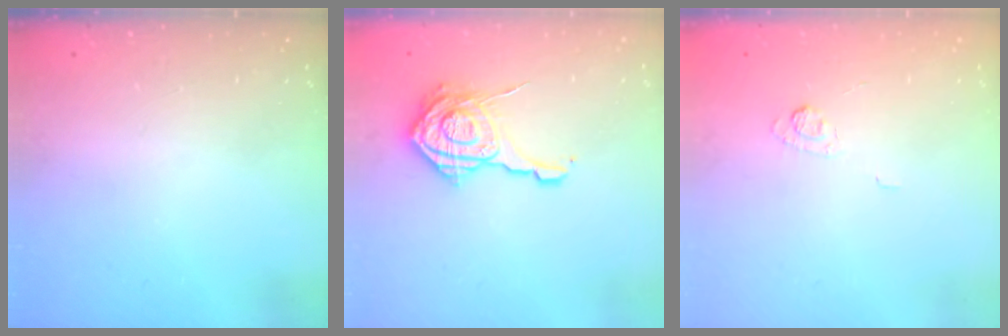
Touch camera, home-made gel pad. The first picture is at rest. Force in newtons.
{"total": 15.0, "press": 15.0, "slide": 0.6}
{"total": 3.4, "press": 3.1, "slide": 1.5}